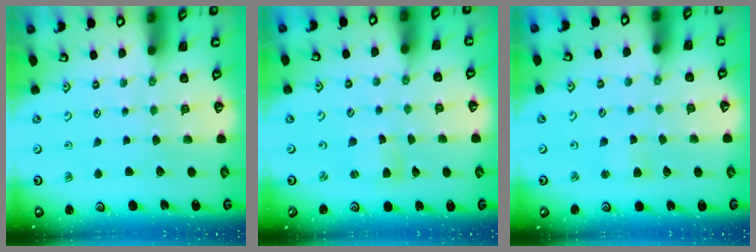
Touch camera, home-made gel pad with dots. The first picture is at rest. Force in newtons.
{"total": 1.1, "press": 1.1, "slide": 0.2}
{"total": 2.8, "press": 2.8, "slide": 0.3}